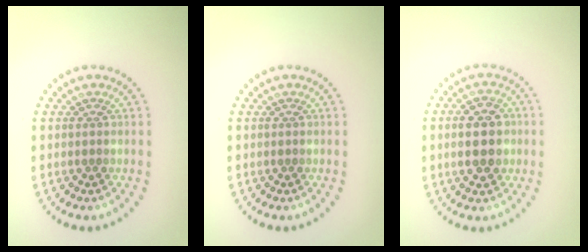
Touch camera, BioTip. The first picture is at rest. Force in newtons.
{"total": 0.0}
{"total": 5.2, "press": 5.2, "slide": 0.3}